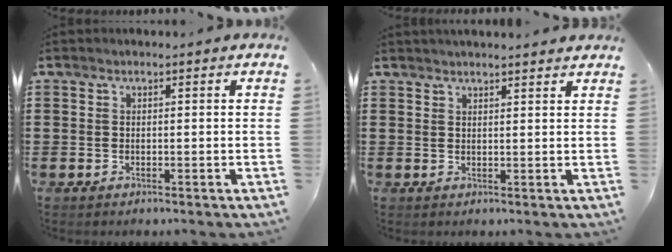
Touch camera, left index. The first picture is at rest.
{"total": 1.8, "force": [1.8, -0.1, 0.2], "torque": [-0.007, -0.001, 0.035]}